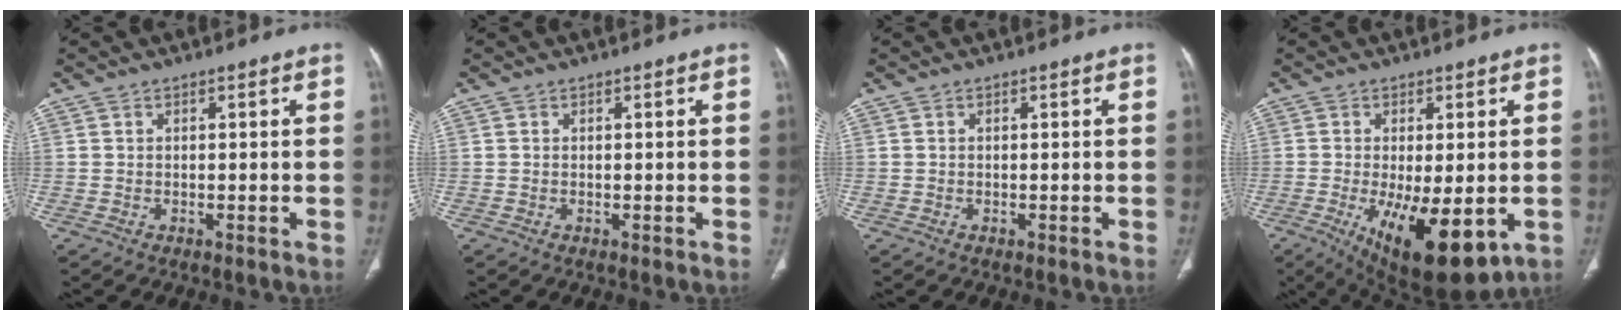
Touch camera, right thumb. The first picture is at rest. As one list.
[{"total": 0.0}, {"total": 0.0}, {"total": 15.6, "force": [-4.8, 6.1, 13.6], "torque": [-0.203, -0.022, -0.053]}]